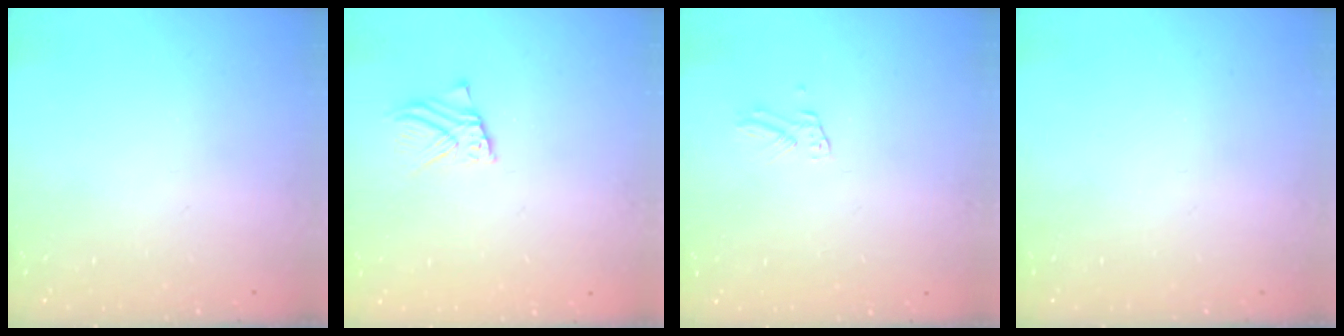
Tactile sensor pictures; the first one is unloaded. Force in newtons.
{"total": 3.2, "press": 3.2, "slide": 0.1}
{"total": 2.7, "press": 2.7, "slide": 0.1}
{"total": 0.0}